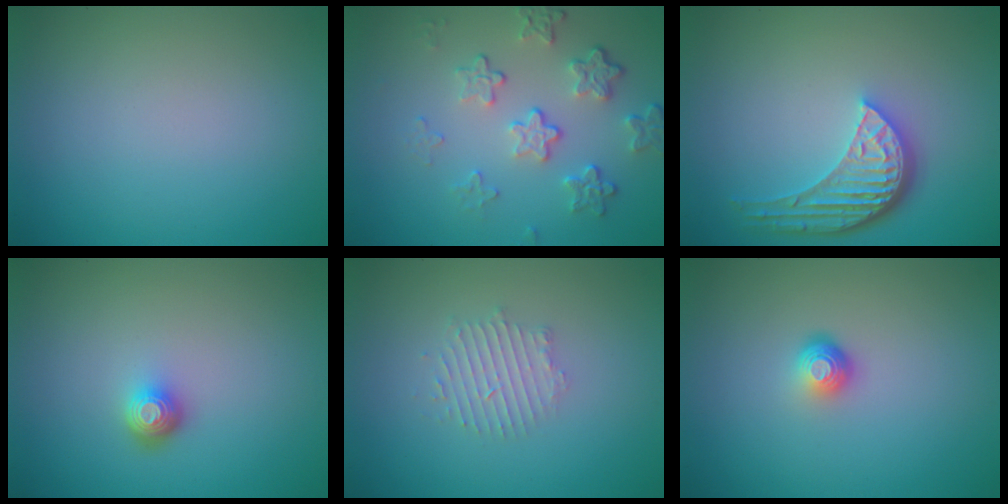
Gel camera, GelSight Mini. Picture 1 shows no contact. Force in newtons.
{"total": 4.2, "press": 3.1, "slide": 2.9}
{"total": 5.2, "press": 3.8, "slide": 3.5}
{"total": 1.7, "press": 1.3, "slide": 1.2}
{"total": 2.1, "press": 2.1, "slide": 0.4}
{"total": 1.9, "press": 1.3, "slide": 1.4}